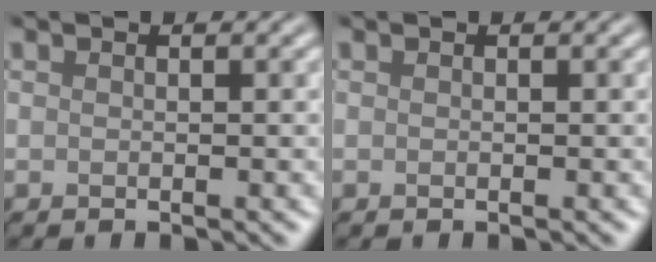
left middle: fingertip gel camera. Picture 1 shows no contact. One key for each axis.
{"total": 0.0}